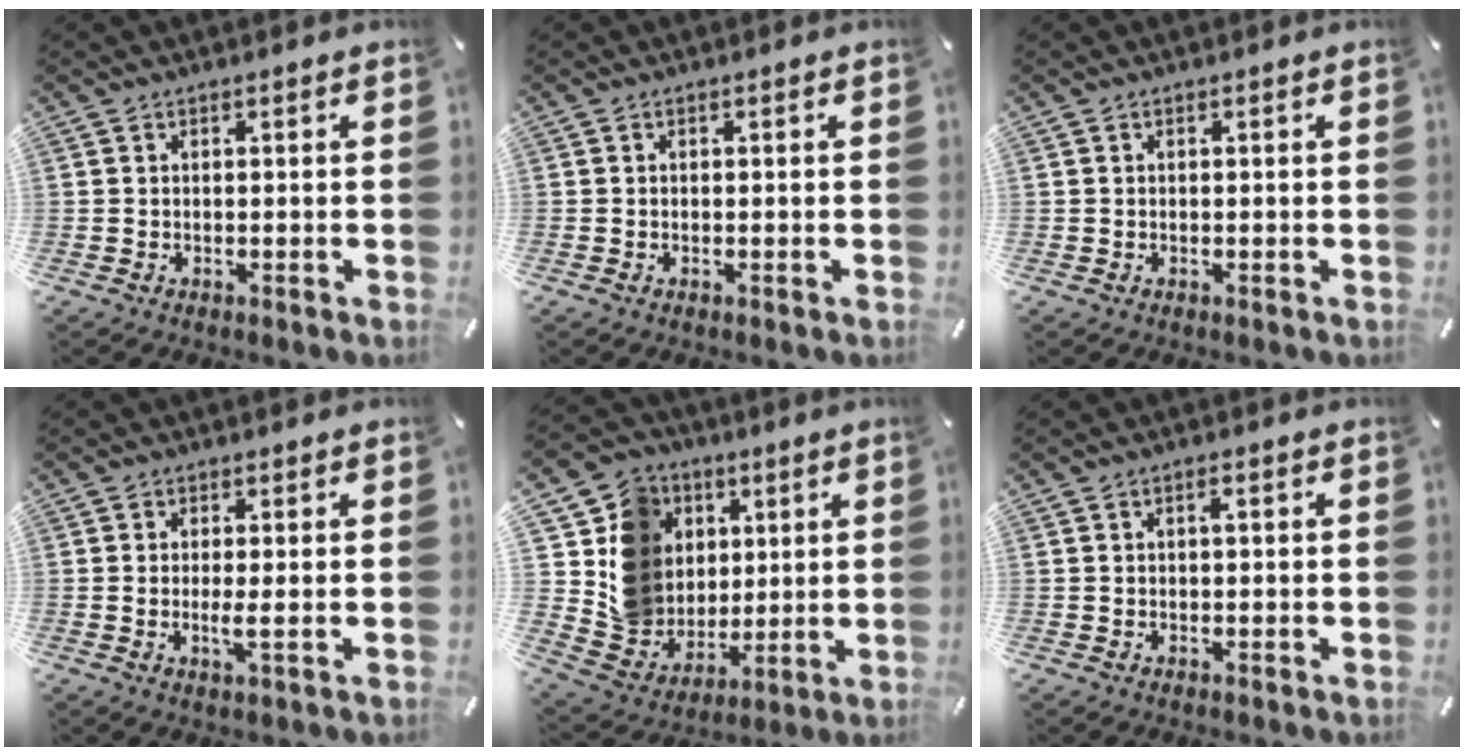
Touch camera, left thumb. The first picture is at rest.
{"total": 0.0}
{"total": 0.0}
{"total": 2.7, "force": [-0.1, 0.4, 2.7], "torque": [-0.041, -0.011, -0.003]}
{"total": 14.9, "force": [3.4, 14.2, 3.2], "torque": [-0.048, -0.015, 0.083]}
{"total": 1.3, "force": [0.3, 0.6, 1.1], "torque": [-0.023, 0.005, 0.003]}